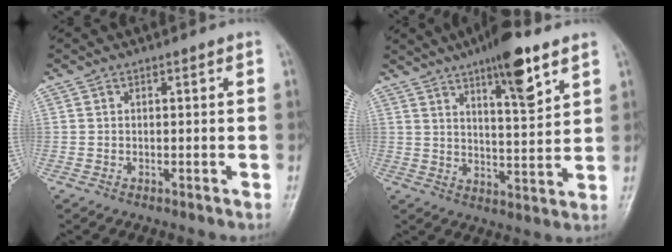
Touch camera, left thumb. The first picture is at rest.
{"total": 9.4, "force": [5.6, 2.2, 7.3], "torque": [-0.101, -0.029, 0.086]}